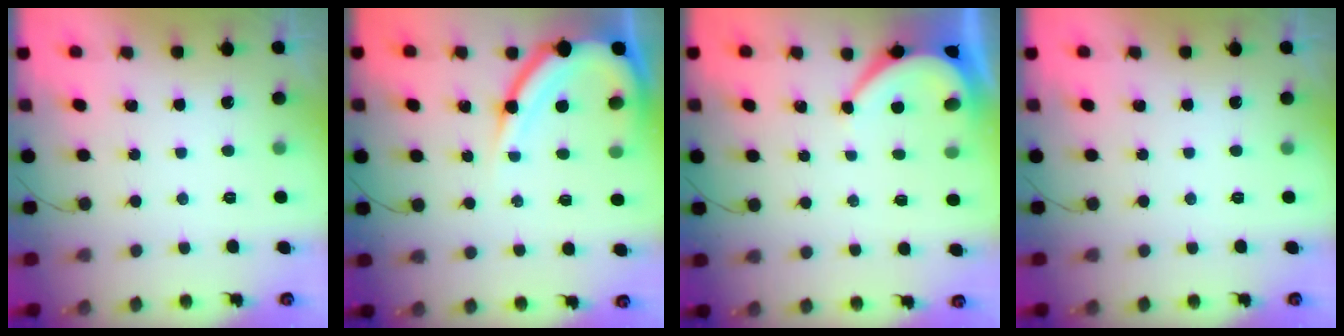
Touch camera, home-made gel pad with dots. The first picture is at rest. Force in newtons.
{"total": 12.7, "press": 12.6, "slide": 1.5}
{"total": 5.3, "press": 5.3, "slide": 0.4}
{"total": 0.0}